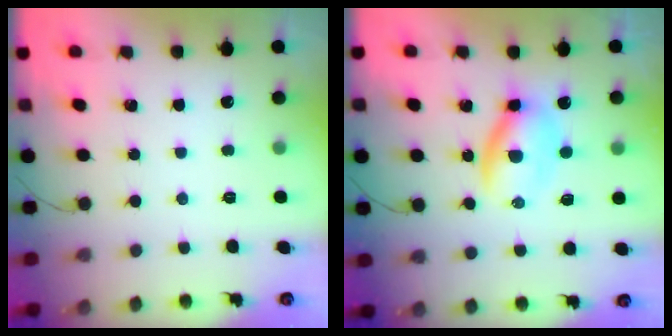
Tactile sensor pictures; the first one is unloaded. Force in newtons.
{"total": 6.0, "press": 5.9, "slide": 1.0}